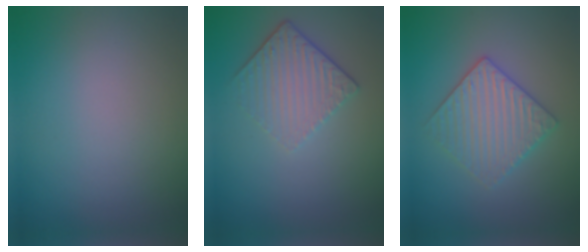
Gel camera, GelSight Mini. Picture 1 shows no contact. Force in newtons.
{"total": 3.6, "press": 2.6, "slide": 2.6}
{"total": 3.5, "press": 3.4, "slide": 0.7}